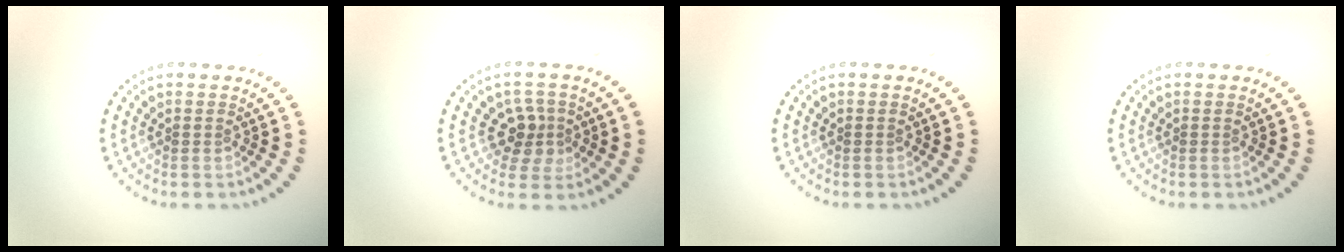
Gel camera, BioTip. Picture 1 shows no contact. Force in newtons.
{"total": 2.7, "press": 2.4, "slide": 1.3}
{"total": 0.0}
{"total": 0.0}